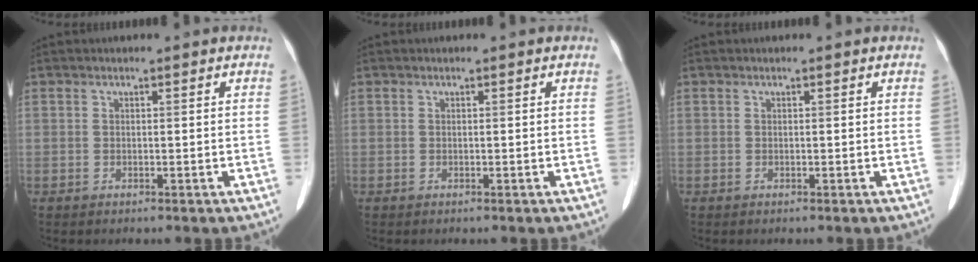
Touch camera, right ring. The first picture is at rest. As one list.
[{"total": 0.0}, {"total": 0.0}]